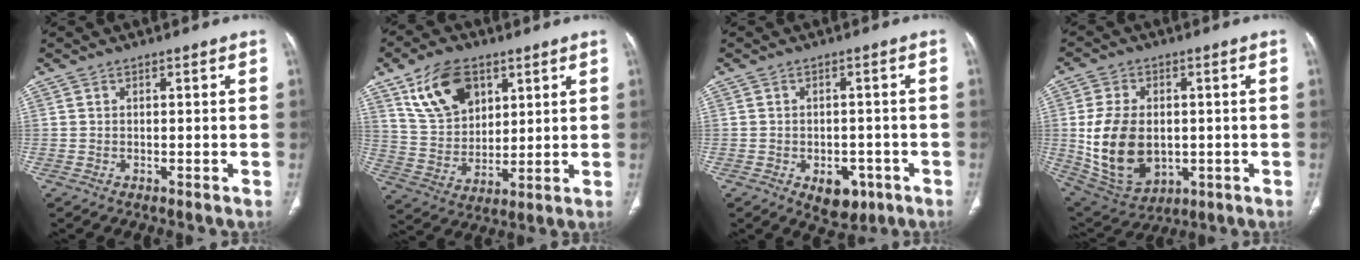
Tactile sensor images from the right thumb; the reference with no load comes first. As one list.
[{"total": 13.8, "force": [7.1, 8.8, 7.9], "torque": [-0.119, -0.025, 0.145]}, {"total": 6.3, "force": [-2.8, 4.1, 3.9], "torque": [-0.029, 0.011, -0.028]}, {"total": 15.8, "force": [-0.7, 10.7, 11.5], "torque": [-0.204, -0.005, 0.015]}]